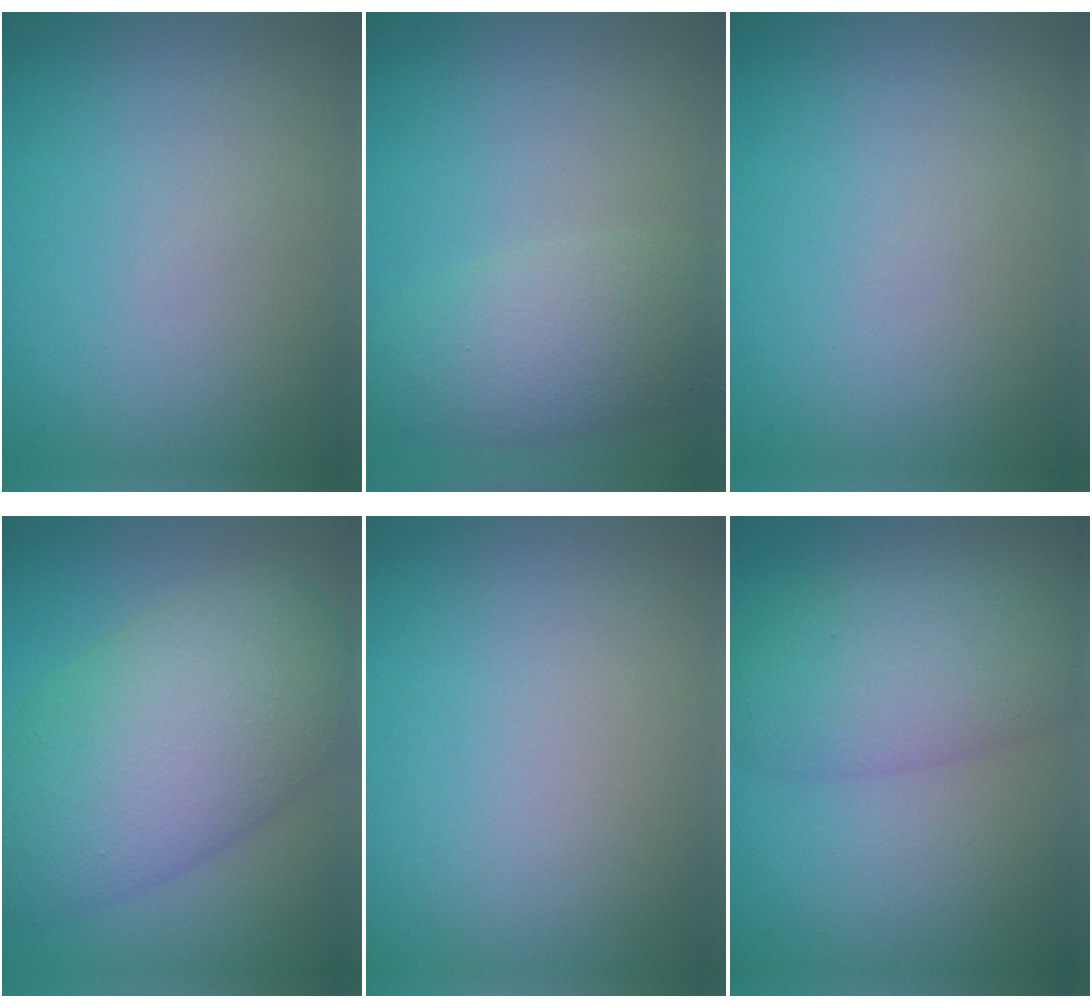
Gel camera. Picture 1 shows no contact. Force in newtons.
{"total": 4.8, "press": 4.8, "slide": 0.2}
{"total": 0.0}
{"total": 10.8, "press": 10.8, "slide": 0.3}
{"total": 0.0}
{"total": 7.1, "press": 7.1, "slide": 0.2}